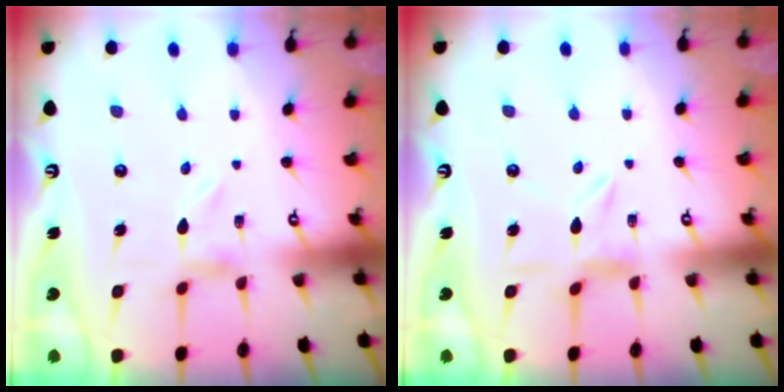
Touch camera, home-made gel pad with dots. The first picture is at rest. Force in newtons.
{"total": 2.7, "press": 2.7, "slide": 0.4}